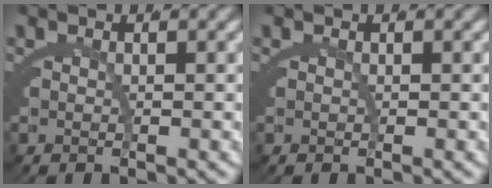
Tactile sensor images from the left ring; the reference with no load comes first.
{"total": 0.0}